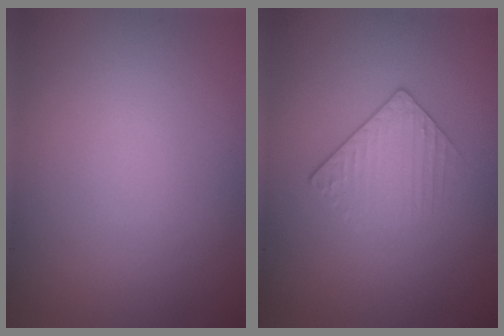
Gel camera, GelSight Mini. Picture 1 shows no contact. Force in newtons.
{"total": 1.5, "press": 1.0, "slide": 1.1}